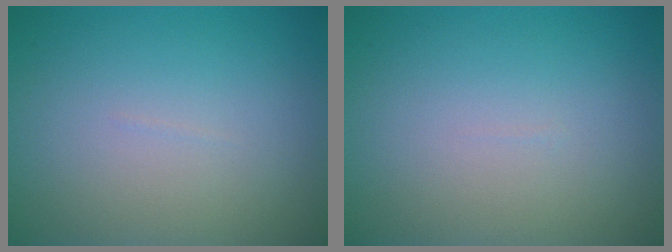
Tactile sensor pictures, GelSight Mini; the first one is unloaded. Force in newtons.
{"total": 0.0}